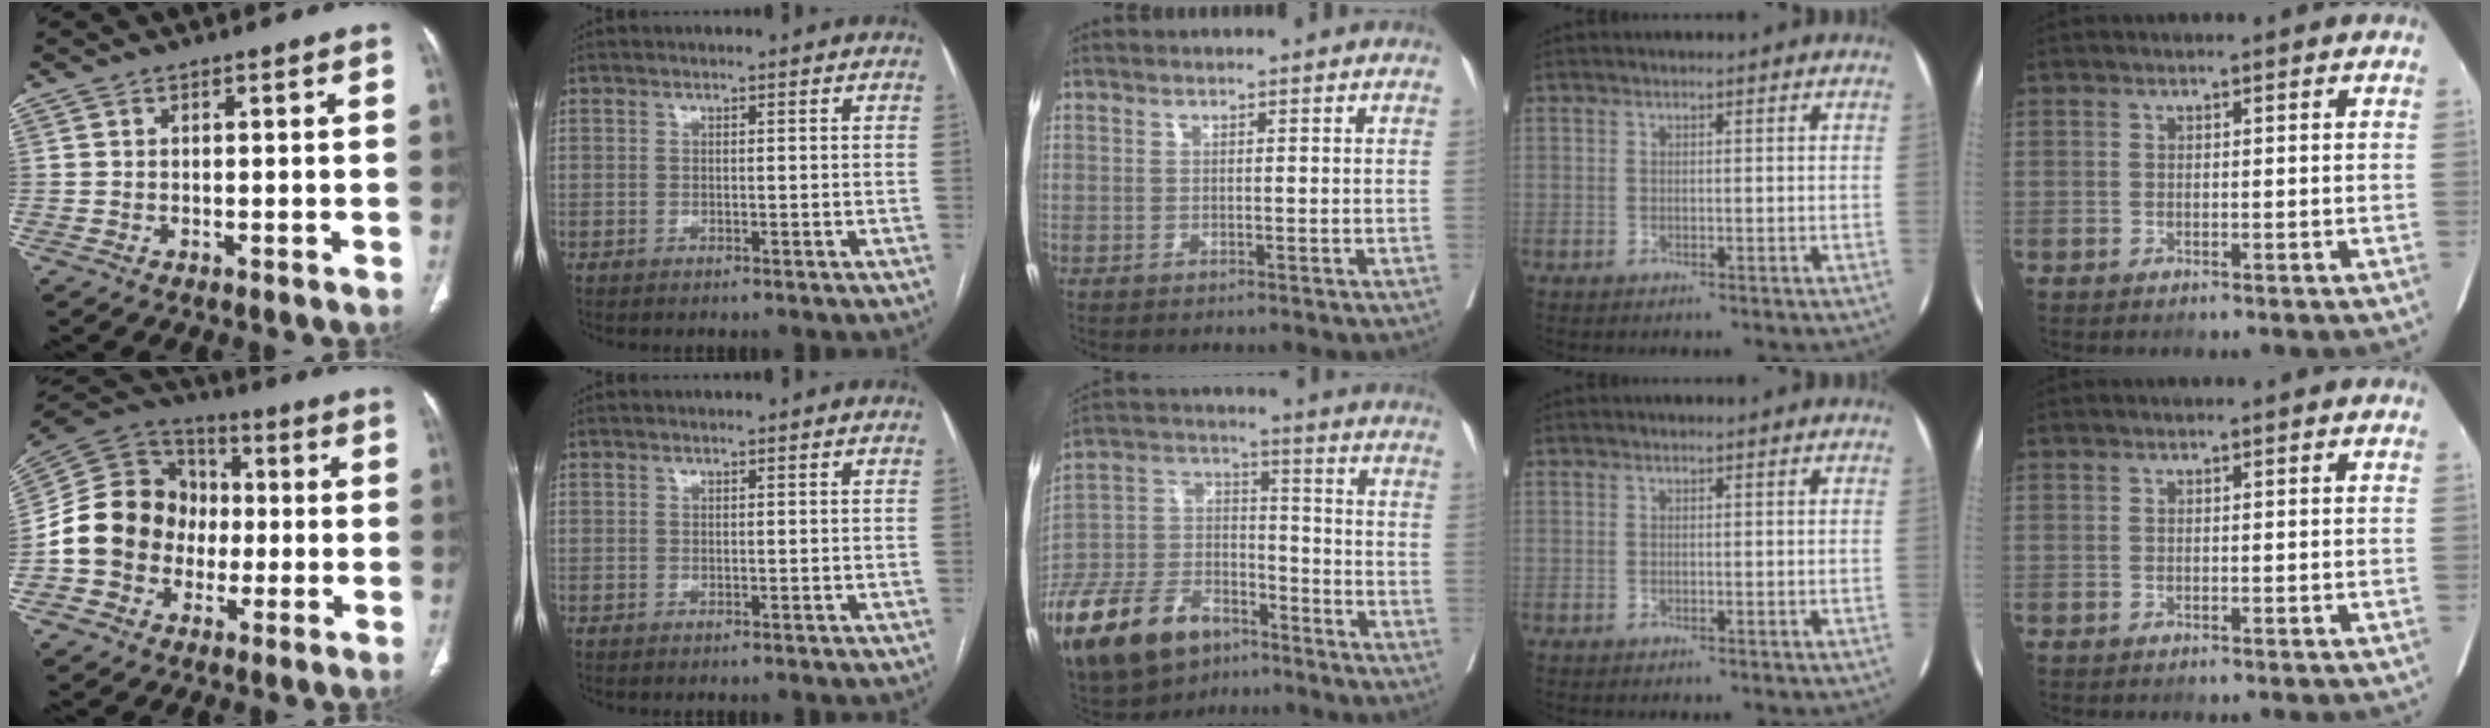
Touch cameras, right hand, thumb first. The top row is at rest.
{"thumb": {"total": 16.1, "force": [-2.8, 14.3, 6.8], "torque": [-0.096, 0.045, -0.052]}, "middle": {"total": 22.1, "force": [-14.7, 11.5, 11.8], "torque": [-0.314, -0.013, -0.270]}}